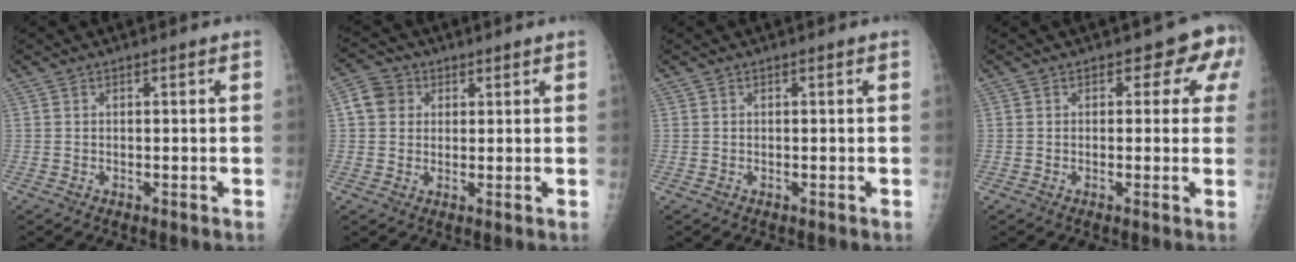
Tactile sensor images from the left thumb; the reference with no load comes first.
{"total": 4.8, "force": [1.5, 4.1, 1.9], "torque": [-0.018, 0.003, 0.023]}
{"total": 0.0}
{"total": 5.2, "force": [2.0, 3.4, 3.5], "torque": [0.006, 0.001, 0.010]}